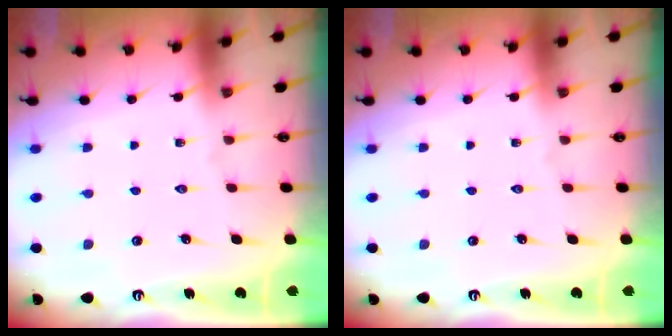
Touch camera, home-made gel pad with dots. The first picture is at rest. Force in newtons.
{"total": 0.0}